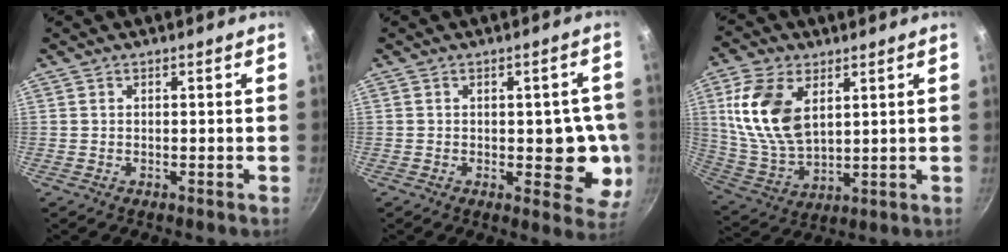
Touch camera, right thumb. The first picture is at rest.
{"total": 10.6, "force": [-1.0, 5.2, 9.1], "torque": [-0.053, -0.006, -0.014]}
{"total": 15.1, "force": [4.7, 8.7, 11.4], "torque": [-0.212, -0.018, 0.105]}